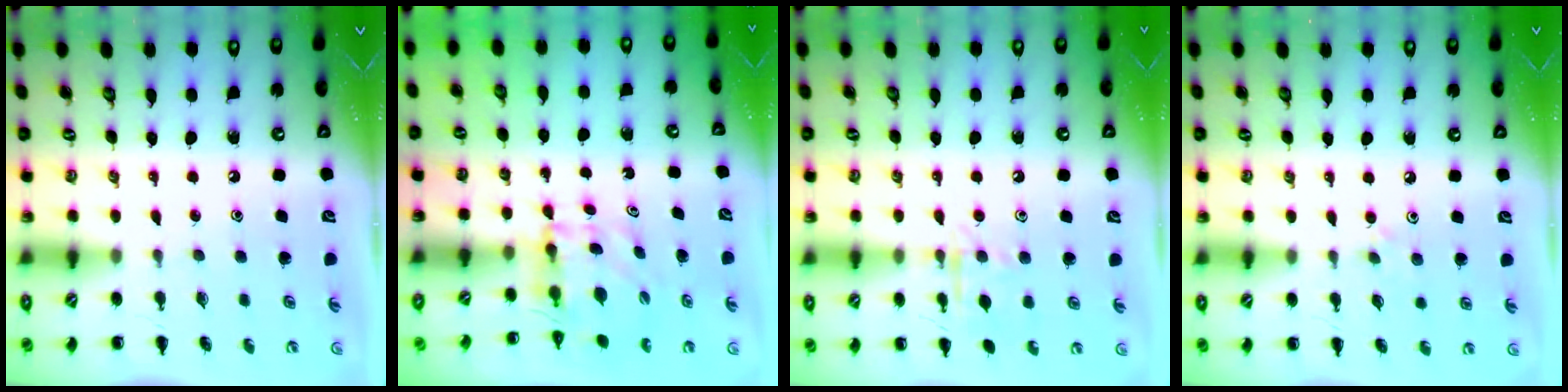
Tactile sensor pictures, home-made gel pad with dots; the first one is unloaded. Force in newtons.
{"total": 4.0, "press": 4.0, "slide": 0.1}
{"total": 9.6, "press": 9.6, "slide": 0.6}
{"total": 5.5, "press": 5.3, "slide": 1.6}